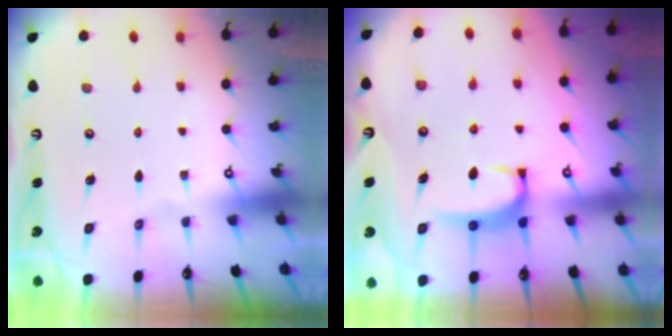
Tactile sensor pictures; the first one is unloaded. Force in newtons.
{"total": 2.7, "press": 2.6, "slide": 0.4}